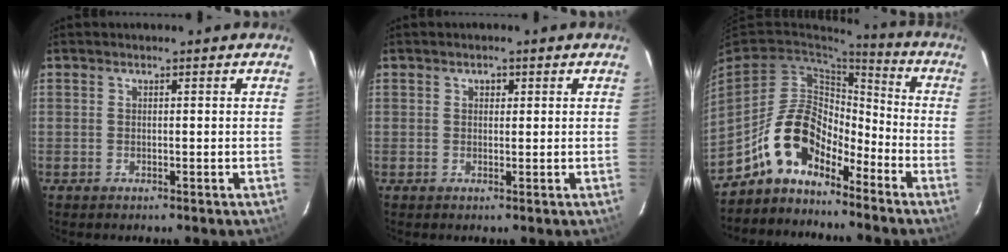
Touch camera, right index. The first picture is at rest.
{"total": 1.2, "force": [0.4, 1.0, 0.5], "torque": [-0.004, 0.006, 0.006]}
{"total": 11.9, "force": [-8.5, 5.6, 6.2], "torque": [-0.124, 0.026, -0.161]}